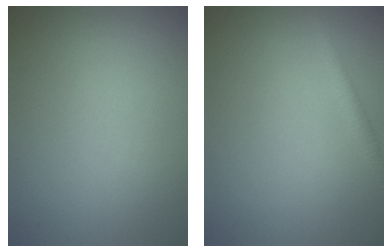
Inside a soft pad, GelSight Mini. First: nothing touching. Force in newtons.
{"total": 1.5, "press": 1.5, "slide": 0.0}